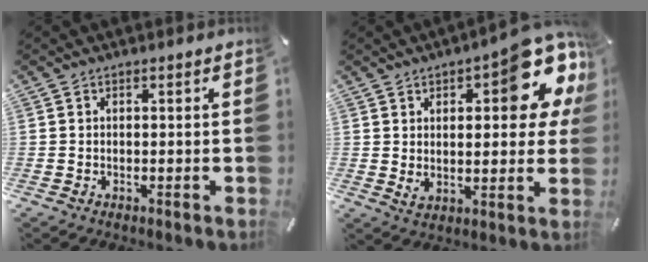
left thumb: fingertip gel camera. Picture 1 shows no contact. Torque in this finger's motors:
{"motor_torque": [1.70, 1.33, 1.64, -0.30, 0.18]}